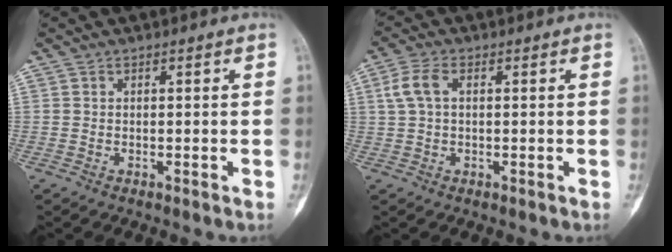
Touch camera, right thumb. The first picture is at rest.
{"total": 4.5, "force": [0.9, 2.6, 3.6], "torque": [-0.087, 0.012, 0.017]}